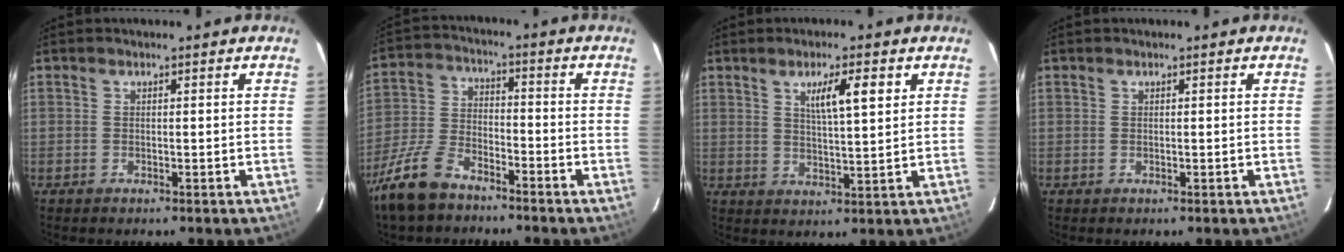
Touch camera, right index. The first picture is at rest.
{"total": 9.7, "force": [-7.4, 4.1, 4.8], "torque": [-0.119, -0.012, -0.147]}
{"total": 6.2, "force": [2.8, 0.7, 5.5], "torque": [-0.094, 0.003, 0.046]}
{"total": 0.0}